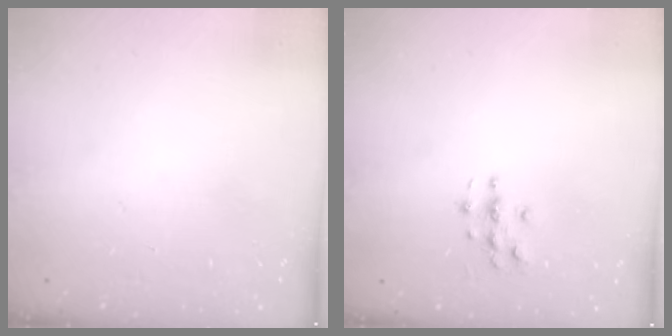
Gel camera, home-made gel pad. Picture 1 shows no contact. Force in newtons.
{"total": 2.8, "press": 2.8, "slide": 0.3}